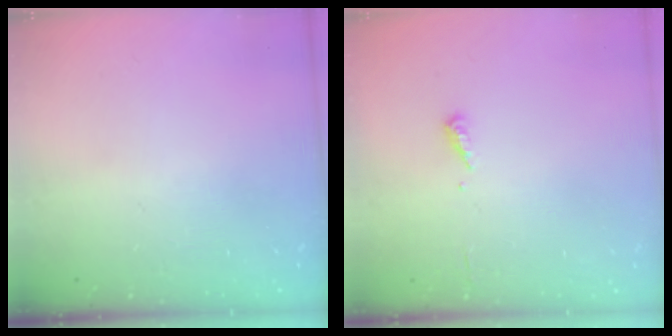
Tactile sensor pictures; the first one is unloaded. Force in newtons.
{"total": 3.5, "press": 3.4, "slide": 0.4}